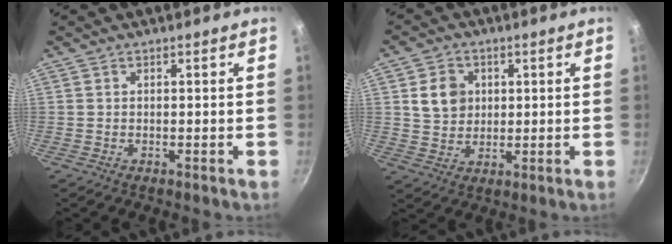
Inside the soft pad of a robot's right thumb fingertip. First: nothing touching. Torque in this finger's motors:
{"motor_torque": [0.31, 0.32, 0.64, 0.37, 0.10]}